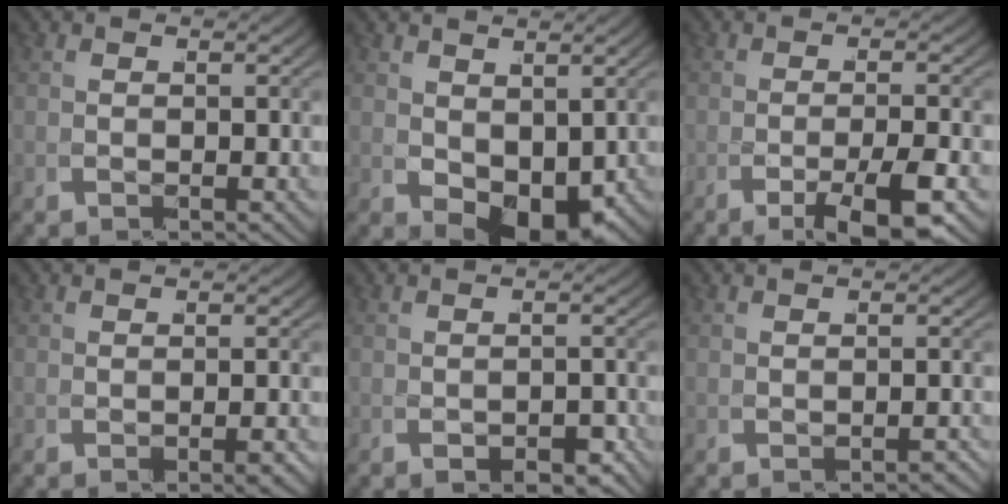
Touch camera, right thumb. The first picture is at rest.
{"total": 5.4, "force": [-0.8, 3.4, 4.1], "torque": [-0.075, -0.020, -0.001]}
{"total": 3.4, "force": [-2.0, -0.8, 2.6], "torque": [-0.049, 0.005, -0.035]}
{"total": 1.0, "force": [-0.7, -0.4, 0.6], "torque": [-0.014, -0.004, -0.009]}
{"total": 1.8, "force": [-1.5, 0.6, 0.9], "torque": [-0.031, -0.014, -0.015]}
{"total": 1.0, "force": [-0.8, -0.6, -0.1], "torque": [-0.007, -0.005, -0.011]}